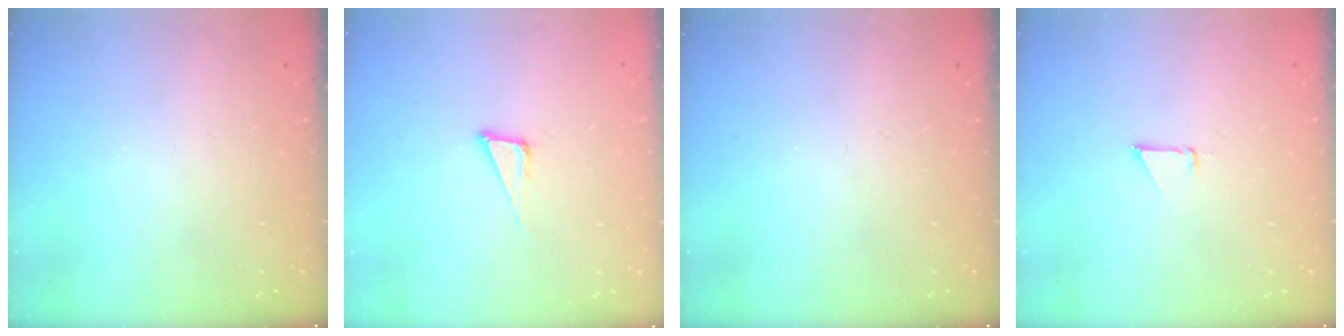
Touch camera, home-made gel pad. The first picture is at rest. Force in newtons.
{"total": 5.5, "press": 4.7, "slide": 2.8}
{"total": 0.0}
{"total": 0.8, "press": 0.8, "slide": 0.1}